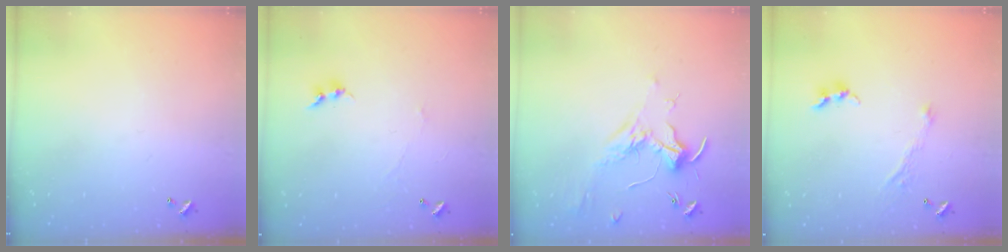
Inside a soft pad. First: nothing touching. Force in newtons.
{"total": 0.6, "press": 0.3, "slide": 0.5}
{"total": 1.9, "press": 1.7, "slide": 0.8}
{"total": 2.9, "press": 2.8, "slide": 0.4}